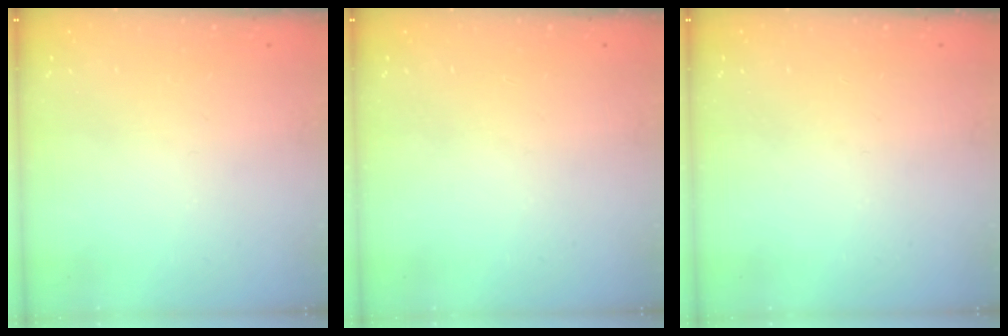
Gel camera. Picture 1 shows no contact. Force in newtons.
{"total": 0.0}
{"total": 0.0}